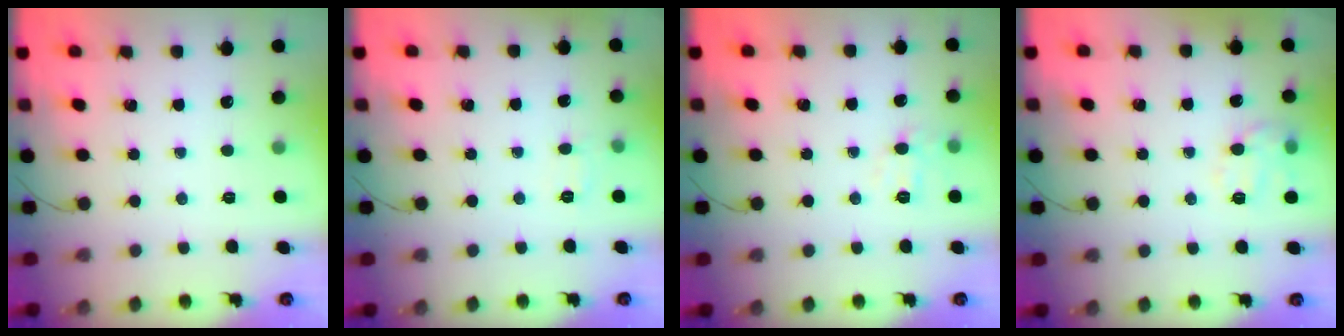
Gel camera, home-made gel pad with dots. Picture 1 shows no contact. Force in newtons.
{"total": 5.8, "press": 5.6, "slide": 1.4}
{"total": 7.2, "press": 7.0, "slide": 1.6}
{"total": 10.2, "press": 10.2, "slide": 0.2}